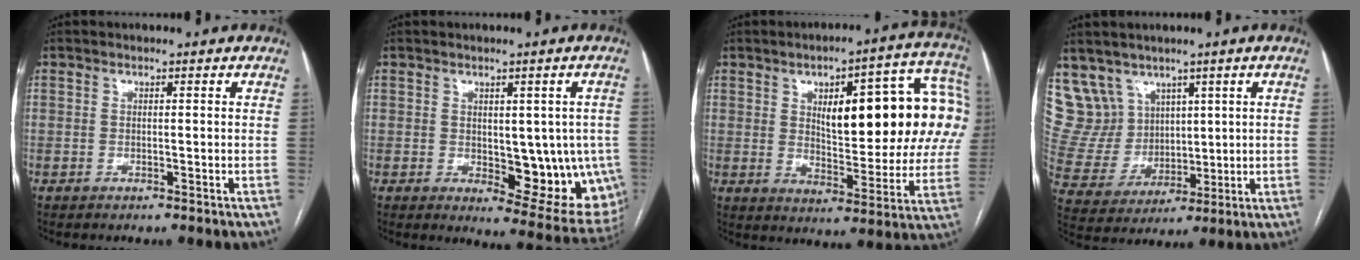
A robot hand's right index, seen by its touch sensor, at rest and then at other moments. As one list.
[{"total": 12.5, "force": [-1.7, 5.5, 11.1], "torque": [-0.102, 0.003, -0.003]}, {"total": 22.2, "force": [4.9, 7.1, 20.5], "torque": [-0.253, 0.039, 0.070]}, {"total": 9.8, "force": [6.5, 7.3, 0.7], "torque": [-0.029, 0.042, 0.150]}]